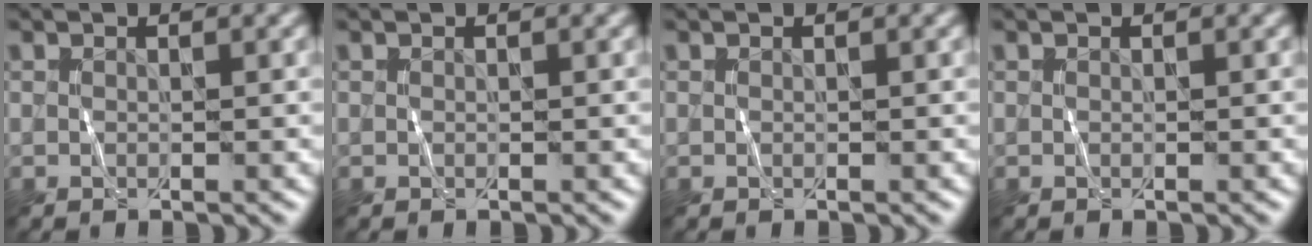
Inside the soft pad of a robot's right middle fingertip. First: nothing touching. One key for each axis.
{"total": 0.0}
{"total": 0.0}
{"total": 0.0}